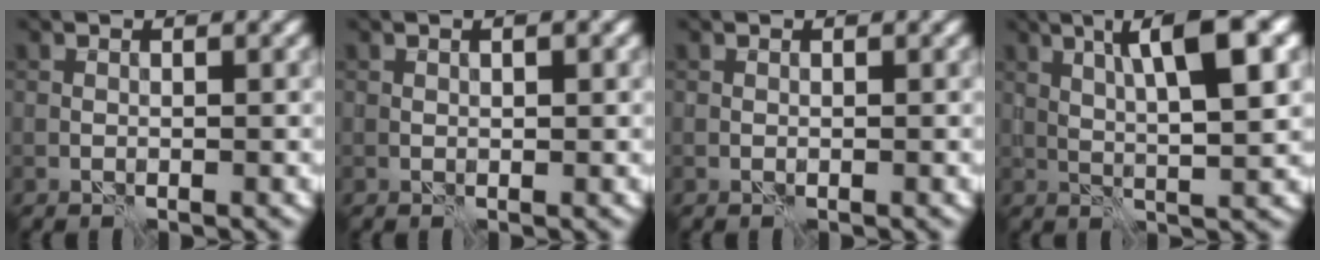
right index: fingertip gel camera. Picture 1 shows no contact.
{"total": 1.0, "force": [0.3, 0.3, 0.9], "torque": [-0.016, 0.001, 0.004]}
{"total": 0.0}
{"total": 8.0, "force": [2.8, 1.6, 7.3], "torque": [-0.113, 0.008, 0.044]}